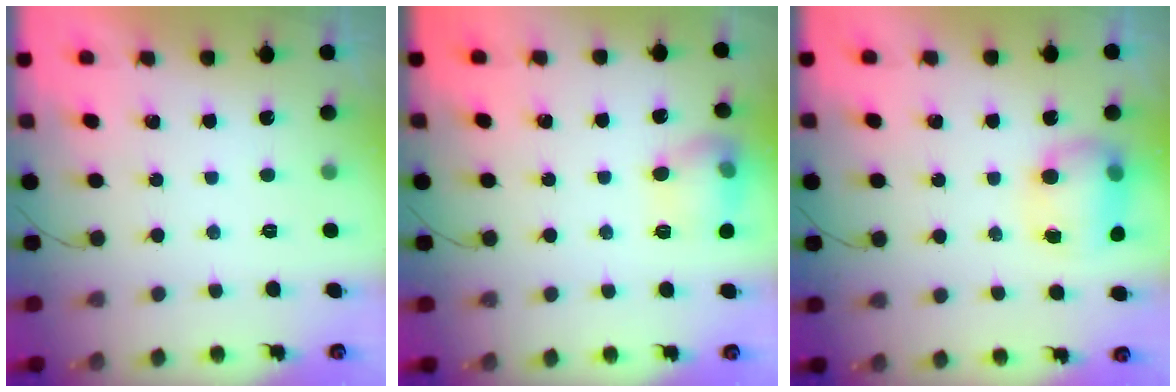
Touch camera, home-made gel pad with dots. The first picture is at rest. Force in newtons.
{"total": 10.6, "press": 10.5, "slide": 0.6}
{"total": 8.8, "press": 8.4, "slide": 2.8}